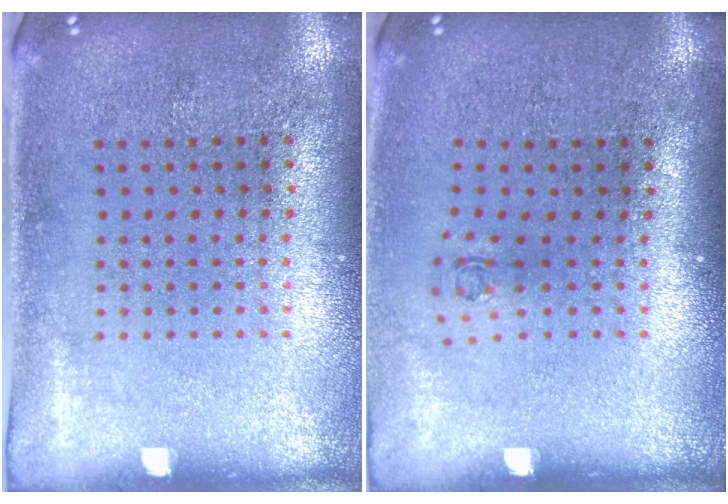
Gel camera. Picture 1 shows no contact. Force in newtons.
{"total": 0.7, "press": 0.3, "slide": 0.7}